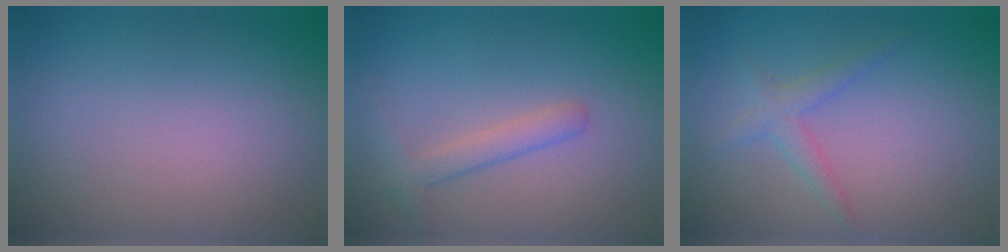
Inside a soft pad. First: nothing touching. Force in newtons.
{"total": 2.0, "press": 2.0, "slide": 0.0}
{"total": 1.8, "press": 1.8, "slide": 0.1}